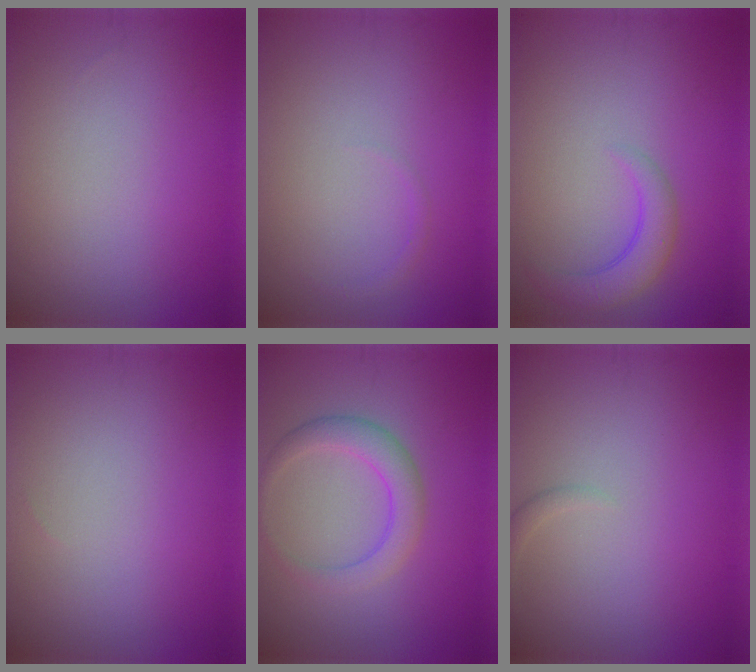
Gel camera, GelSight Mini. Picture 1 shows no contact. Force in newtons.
{"total": 0.5, "press": 0.5, "slide": 0.1}
{"total": 2.8, "press": 2.8, "slide": 0.4}
{"total": 0.0}
{"total": 3.1, "press": 3.1, "slide": 0.1}
{"total": 0.8, "press": 0.8, "slide": 0.1}